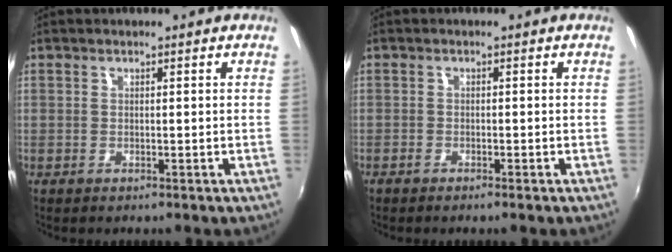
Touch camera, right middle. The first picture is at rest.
{"total": 1.2, "force": [-1.0, 0.1, 0.5], "torque": [-0.019, -0.001, -0.023]}